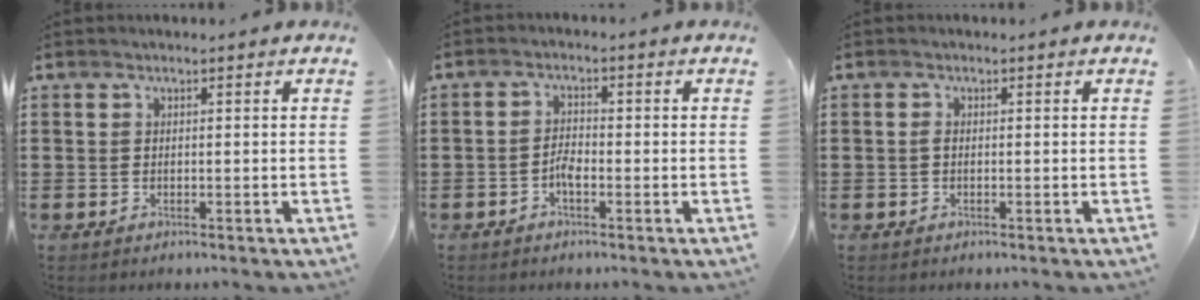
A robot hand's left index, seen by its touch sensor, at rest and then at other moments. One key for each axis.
{"total": 2.4, "fx": -1.0, "fy": 0.8, "fz": 2.0, "tx": -0.045, "ty": -0.001, "tz": -0.021}
{"total": 0.8, "fx": -0.2, "fy": 0.3, "fz": 0.7, "tx": -0.016, "ty": -0.003, "tz": -0.003}